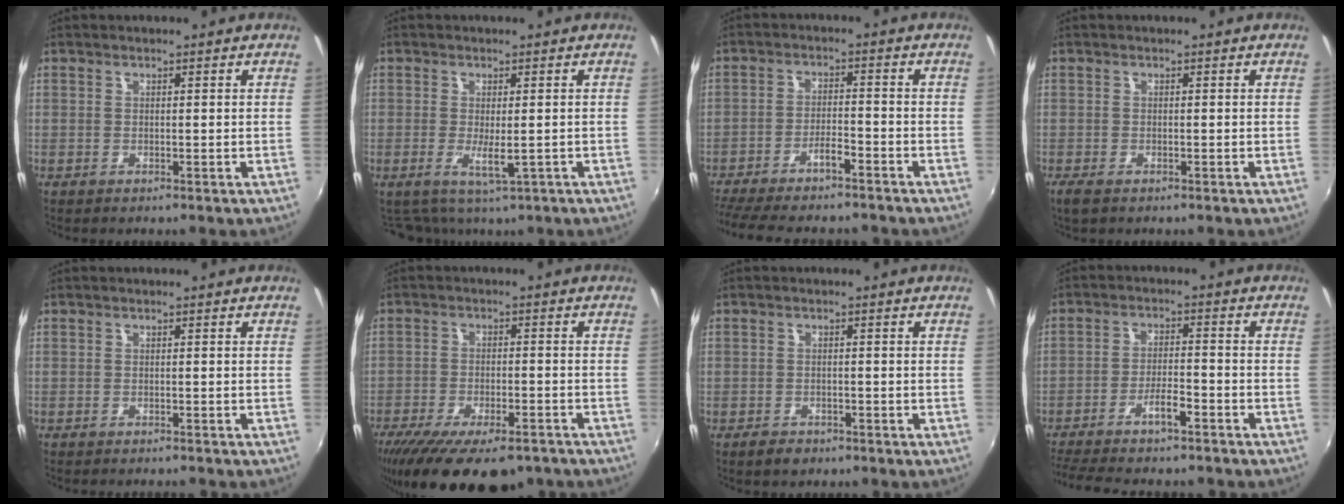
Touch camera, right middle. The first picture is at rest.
{"total": 3.2, "force": [-1.2, 1.1, 2.8], "torque": [-0.053, -0.010, -0.014]}
{"total": 12.2, "force": [-10.8, 1.7, 5.6], "torque": [-0.126, -0.002, -0.175]}
{"total": 2.5, "force": [-1.7, 1.0, 1.6], "torque": [-0.035, -0.010, -0.029]}
{"total": 1.6, "force": [-1.6, 0.3, 0.4], "torque": [-0.016, -0.009, -0.025]}
{"total": 19.0, "force": [-14.0, 6.7, 11.0], "torque": [-0.219, -0.051, -0.205]}
{"total": 2.4, "force": [-1.7, 1.5, 0.7], "torque": [-0.021, -0.002, -0.028]}
{"total": 9.5, "force": [-8.0, 1.4, 5.0], "torque": [-0.112, 0.000, -0.135]}